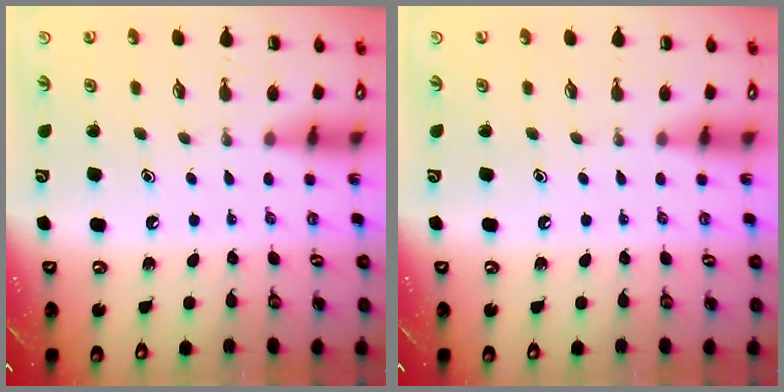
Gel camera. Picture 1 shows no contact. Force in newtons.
{"total": 0.0}